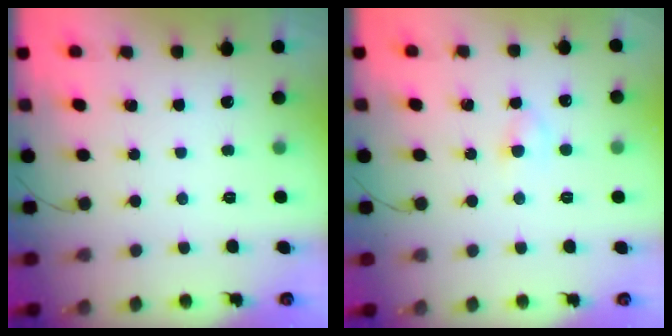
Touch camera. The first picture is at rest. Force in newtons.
{"total": 2.6, "press": 2.4, "slide": 1.0}